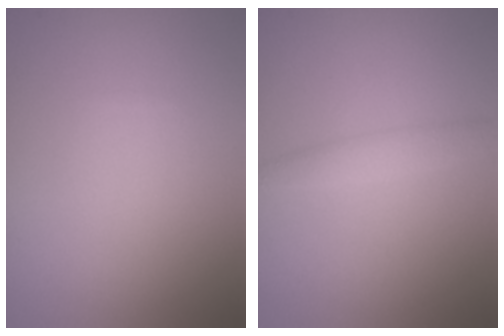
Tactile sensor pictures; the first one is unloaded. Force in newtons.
{"total": 1.7, "press": 1.7, "slide": 0.0}